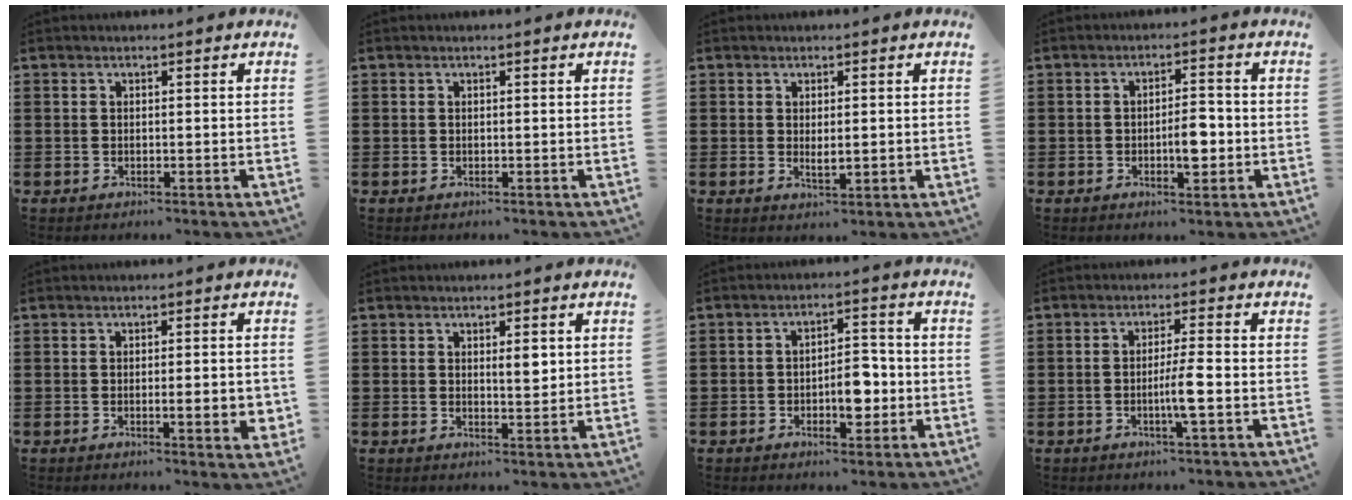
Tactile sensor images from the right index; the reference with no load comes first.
{"total": 0.0}
{"total": 1.8, "force": [0.2, 0.6, 1.7], "torque": [-0.033, 0.000, 0.004]}
{"total": 4.5, "force": [-1.1, 1.8, 4.0], "torque": [-0.062, 0.004, -0.021]}
{"total": 3.8, "force": [-0.6, 0.6, 3.7], "torque": [-0.051, -0.006, -0.012]}
{"total": 2.6, "force": [0.9, 0.9, 2.3], "torque": [-0.037, 0.002, 0.012]}
{"total": 5.6, "force": [-1.7, 2.8, 4.5], "torque": [-0.062, 0.003, -0.032]}
{"total": 4.3, "force": [-1.2, -0.1, 4.1], "torque": [-0.080, -0.009, -0.027]}